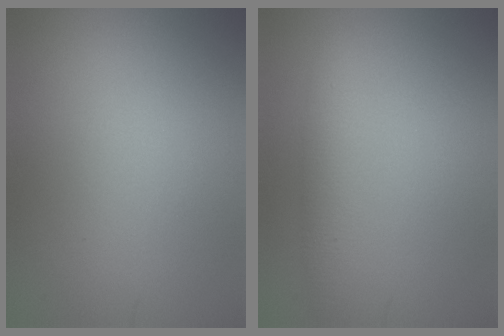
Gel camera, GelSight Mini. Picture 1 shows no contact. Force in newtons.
{"total": 2.0, "press": 2.0, "slide": 0.1}